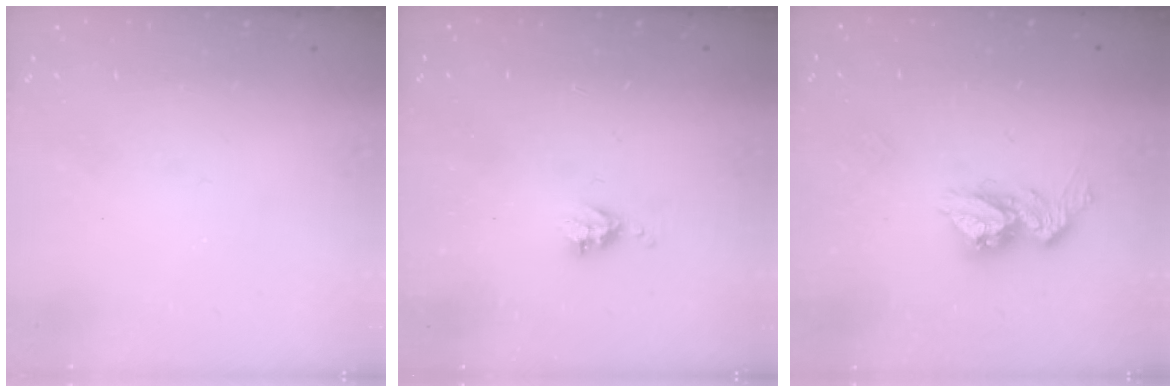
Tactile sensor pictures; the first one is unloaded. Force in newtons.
{"total": 4.8, "press": 4.8, "slide": 0.4}
{"total": 10.7, "press": 10.6, "slide": 1.0}